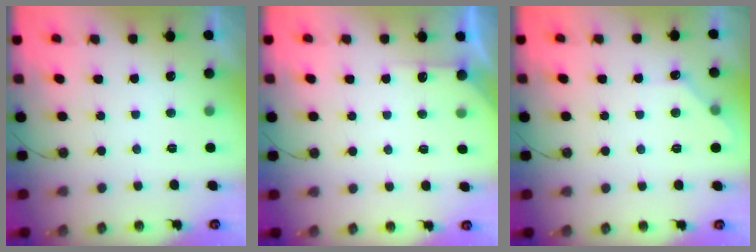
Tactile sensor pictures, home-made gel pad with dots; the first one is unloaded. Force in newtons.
{"total": 4.1, "press": 4.1, "slide": 0.6}
{"total": 4.8, "press": 4.8, "slide": 0.6}